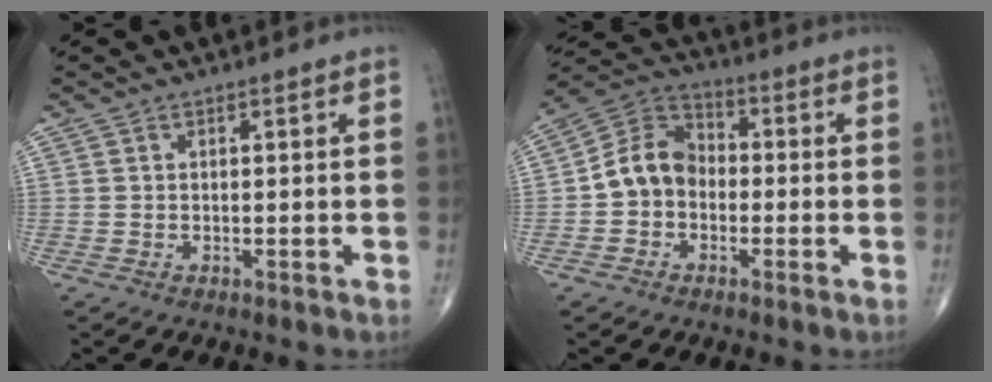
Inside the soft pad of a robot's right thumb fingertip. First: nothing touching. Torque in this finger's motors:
{"motor_torque": [0.10, 0.09, 0.18, -0.18, 0.08]}